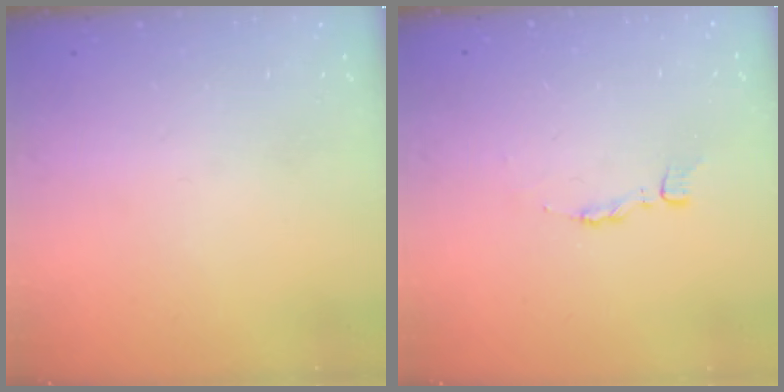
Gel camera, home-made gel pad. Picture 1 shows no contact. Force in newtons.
{"total": 3.4, "press": 3.3, "slide": 0.3}